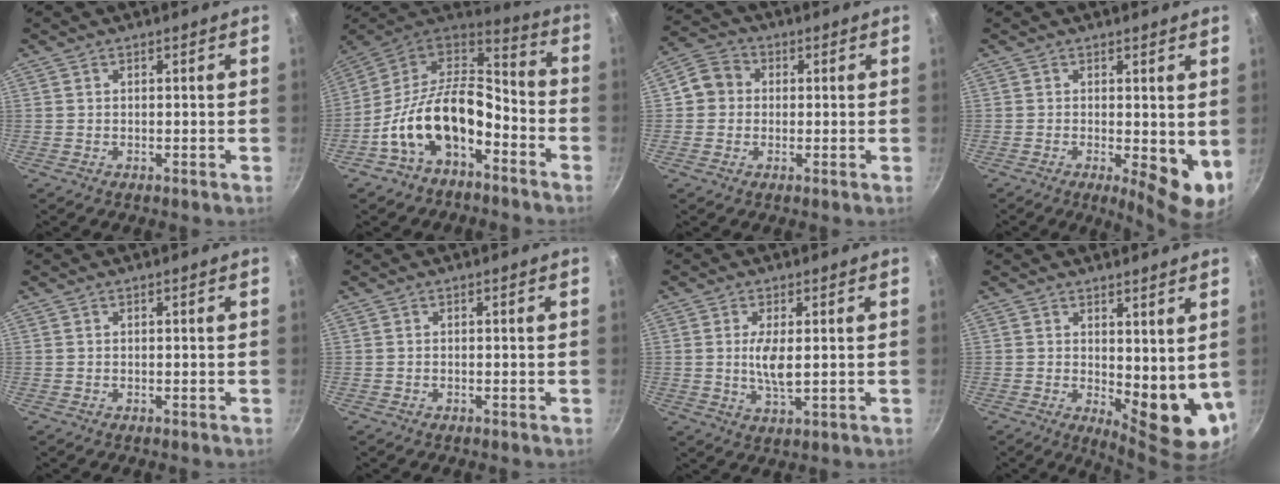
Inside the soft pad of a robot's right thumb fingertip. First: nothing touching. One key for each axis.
{"total": 16.8, "fx": -6.4, "fy": 9.5, "fz": 12.3, "tx": -0.207, "ty": 0.064, "tz": -0.125}
{"total": 4.6, "fx": 0.1, "fy": 4.4, "fz": 1.5, "tx": 0.003, "ty": 0.007, "tz": -0.016}
{"total": 6.5, "fx": -0.6, "fy": 1.6, "fz": 6.3, "tx": -0.075, "ty": -0.015, "tz": -0.001}
{"total": 0.0}
{"total": 0.0}
{"total": 5.2, "fx": 0.5, "fy": 1.7, "fz": 4.9, "tx": -0.100, "ty": -0.007, "tz": 0.012}
{"total": 9.0, "fx": 2.2, "fy": 3.7, "fz": 8.0, "tx": -0.083, "ty": -0.036, "tz": 0.043}